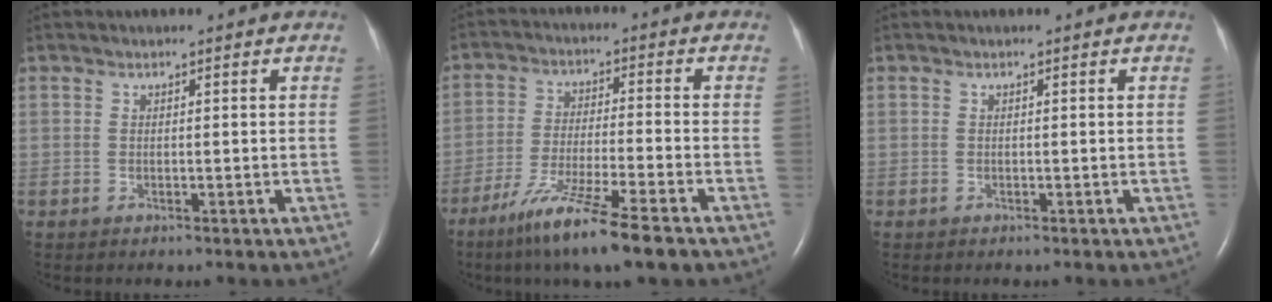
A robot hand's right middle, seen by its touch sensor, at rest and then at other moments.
{"total": 11.5, "force": [-7.8, -0.4, 8.4], "torque": [-0.163, -0.038, -0.138]}
{"total": 0.0}